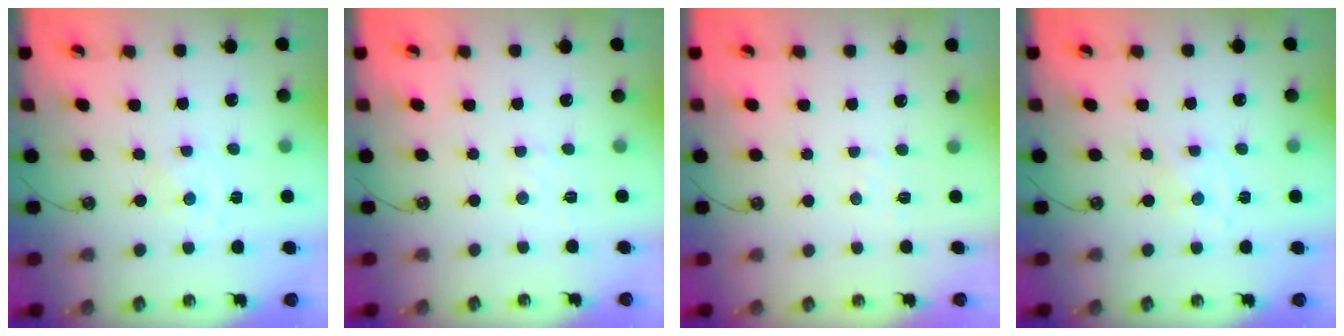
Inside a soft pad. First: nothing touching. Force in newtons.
{"total": 1.9, "press": 1.9, "slide": 0.3}
{"total": 5.1, "press": 5.1, "slide": 0.7}
{"total": 0.8, "press": 0.8, "slide": 0.2}